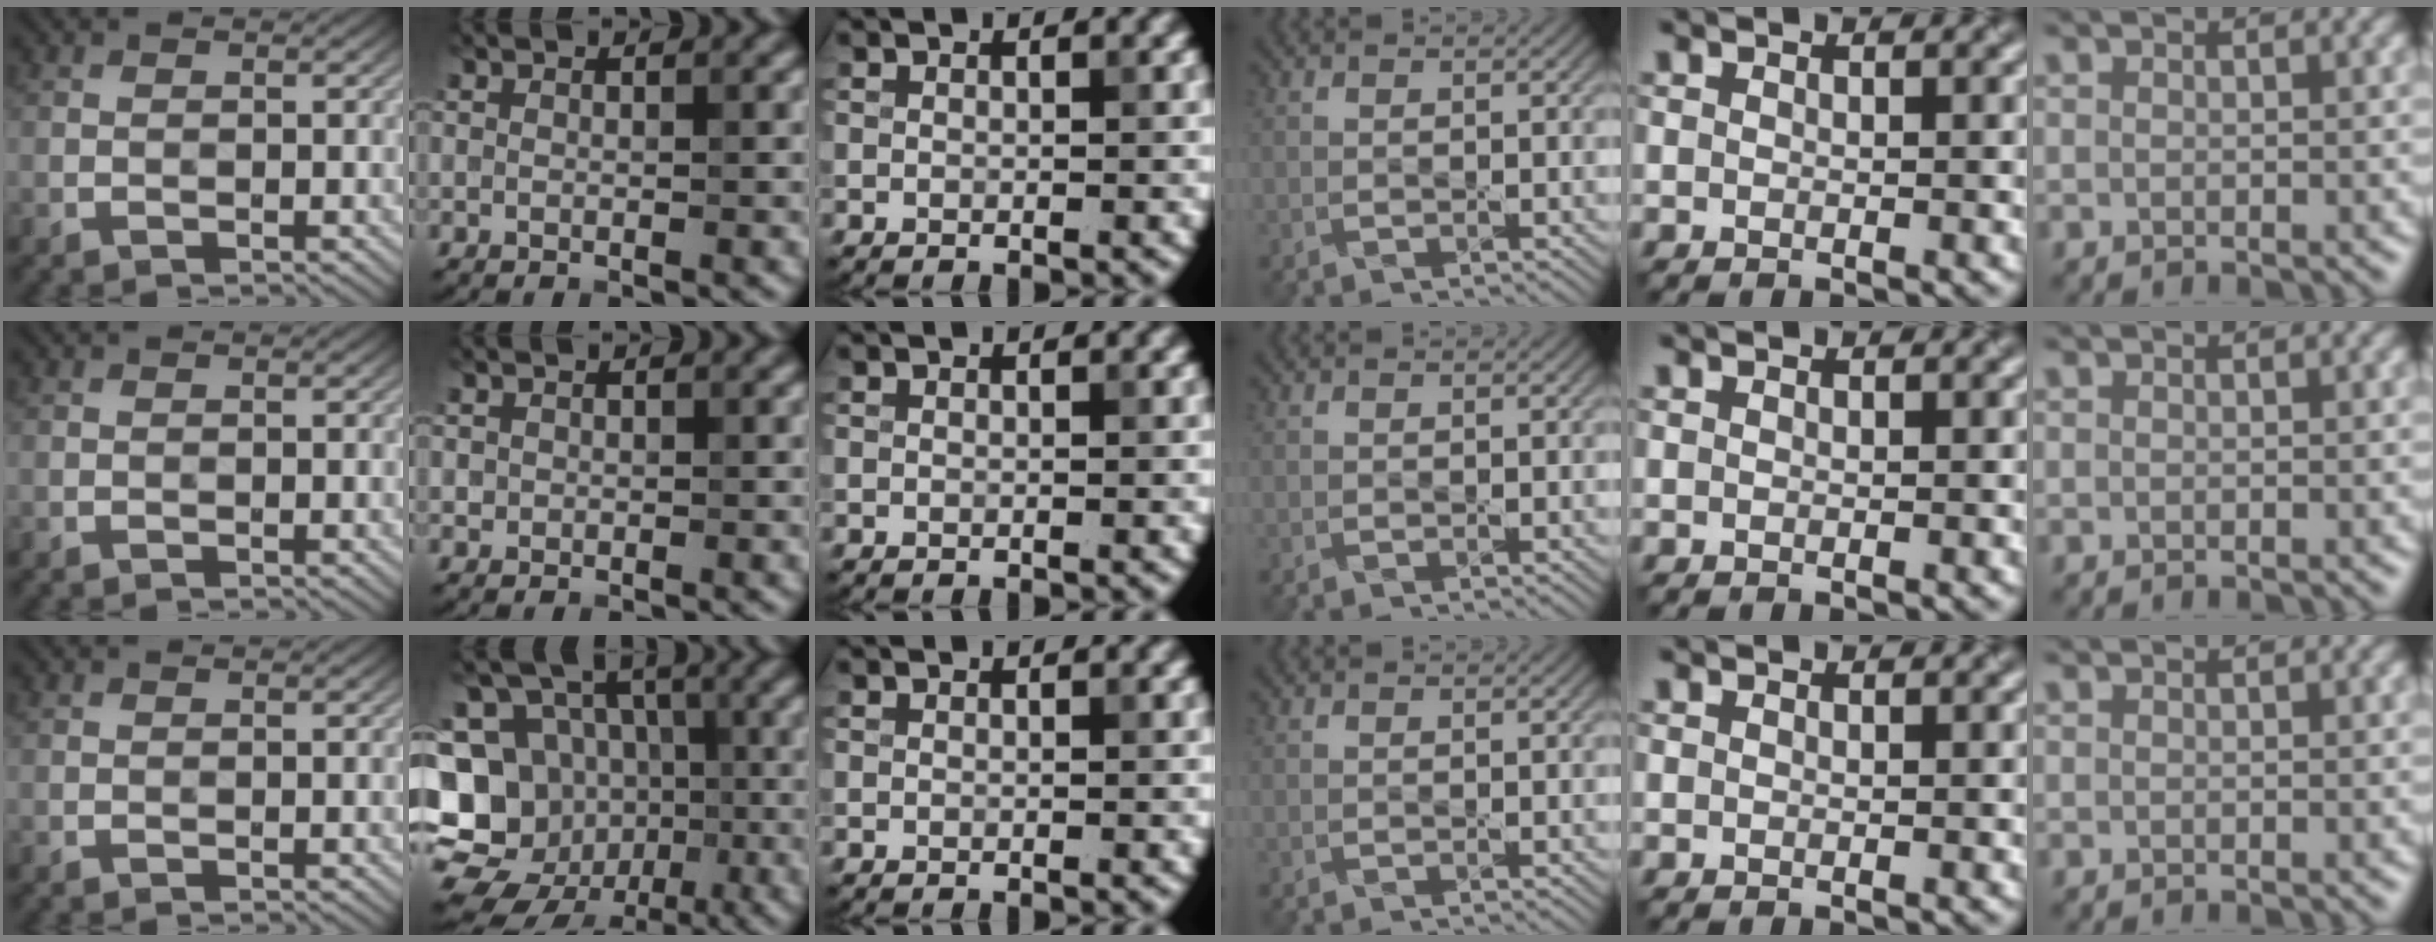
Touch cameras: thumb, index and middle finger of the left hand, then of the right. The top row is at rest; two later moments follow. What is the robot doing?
{"motion": "press", "object": "toy piano key"}